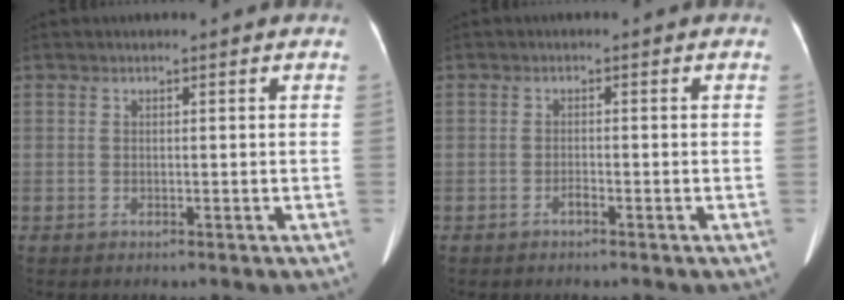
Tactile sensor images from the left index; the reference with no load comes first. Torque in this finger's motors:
{"motor_torque": [-0.07, 0.01, -0.01, 0.00]}